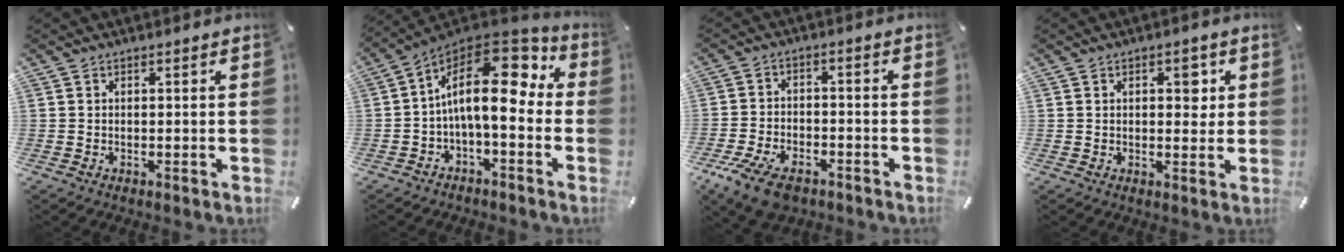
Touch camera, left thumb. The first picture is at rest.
{"total": 17.2, "force": [2.8, 8.6, 14.6], "torque": [-0.248, -0.030, 0.047]}
{"total": 8.7, "force": [-5.5, 4.6, 4.9], "torque": [-0.107, 0.019, -0.102]}
{"total": 4.6, "force": [1.4, 2.8, 3.4], "torque": [-0.025, -0.011, 0.011]}